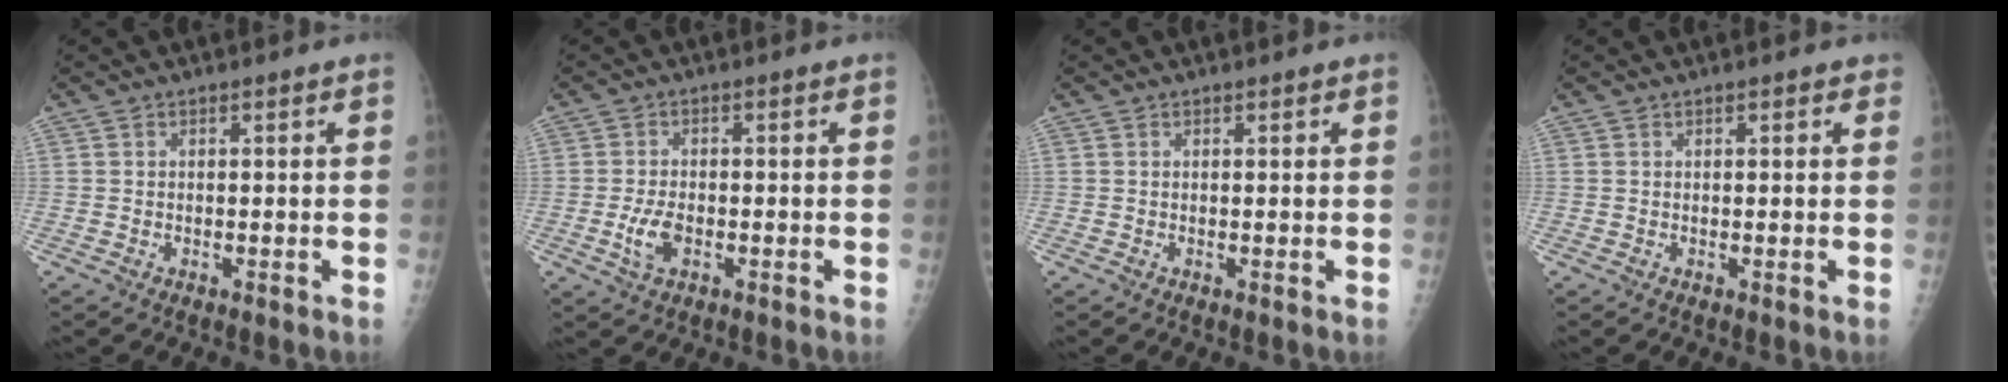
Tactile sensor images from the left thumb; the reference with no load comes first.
{"total": 4.5, "force": [-1.4, 2.5, 3.5], "torque": [-0.073, 0.007, -0.023]}
{"total": 0.6, "force": [0.3, 0.2, 0.5], "torque": [-0.006, 0.000, 0.004]}
{"total": 1.5, "force": [0.8, 0.7, 1.1], "torque": [-0.009, 0.001, 0.007]}